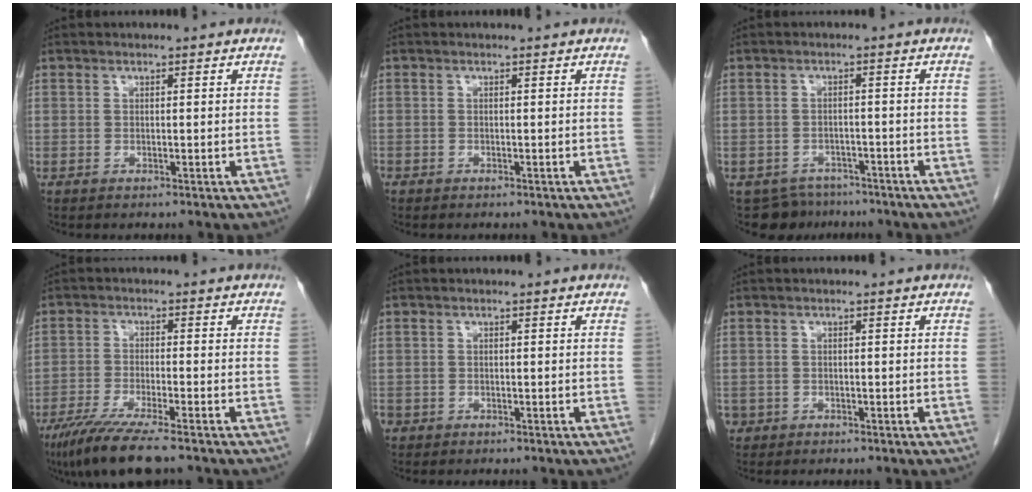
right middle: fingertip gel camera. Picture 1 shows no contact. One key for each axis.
{"total": 0.0}
{"total": 6.2, "fx": -5.3, "fy": 3.3, "fz": -0.2, "tx": 0.009, "ty": 0.005, "tz": -0.073}
{"total": 8.9, "fx": -6.7, "fy": 0.3, "fz": 5.9, "tx": -0.101, "ty": -0.024, "tz": -0.115}
{"total": 1.2, "fx": -0.6, "fy": 1.0, "fz": 0.4, "tx": -0.010, "ty": 0.002, "tz": -0.010}
{"total": 1.4, "fx": -0.7, "fy": 1.2, "fz": 0.2, "tx": -0.003, "ty": 0.004, "tz": -0.010}